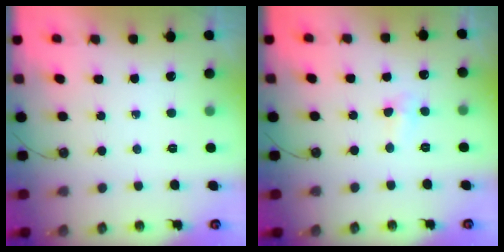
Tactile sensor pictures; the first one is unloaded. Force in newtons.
{"total": 3.1, "press": 3.0, "slide": 0.7}